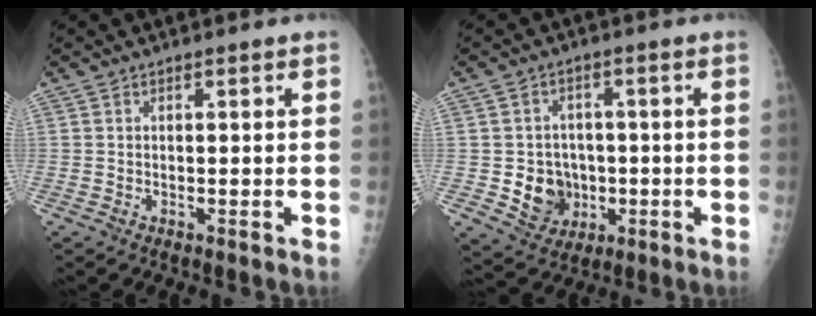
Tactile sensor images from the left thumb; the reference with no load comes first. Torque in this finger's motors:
{"motor_torque": [-0.34, 0.38, 0.15, 0.01, 0.03]}